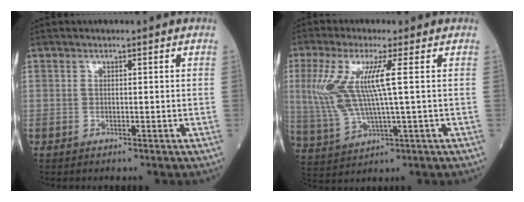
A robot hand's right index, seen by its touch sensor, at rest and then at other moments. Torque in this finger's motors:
{"motor_torque": [0.34, 0.20, 0.42, 0.21]}